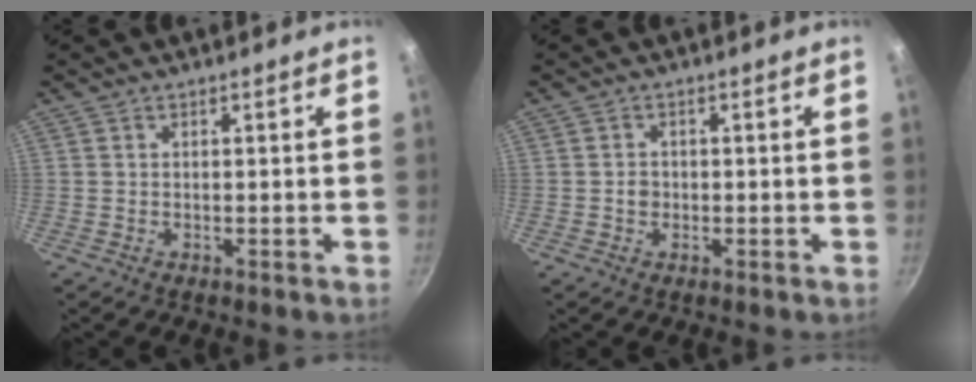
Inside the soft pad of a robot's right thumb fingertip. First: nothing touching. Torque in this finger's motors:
{"motor_torque": [-0.04, 0.19, 0.62, -0.53, -0.01]}